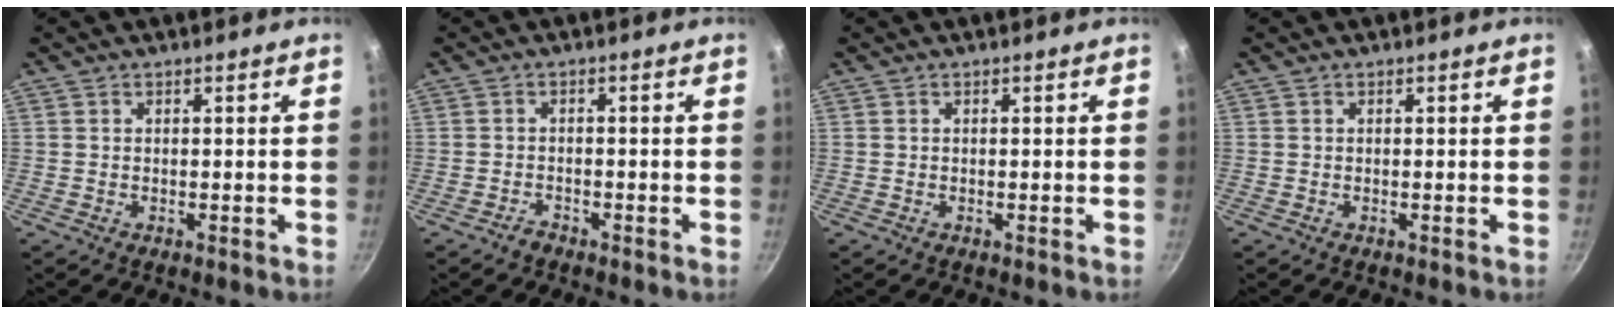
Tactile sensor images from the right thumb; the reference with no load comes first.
{"total": 1.5, "force": [-1.3, 0.7, 0.2], "torque": [-0.001, 0.017, -0.023]}
{"total": 0.0}
{"total": 0.0}